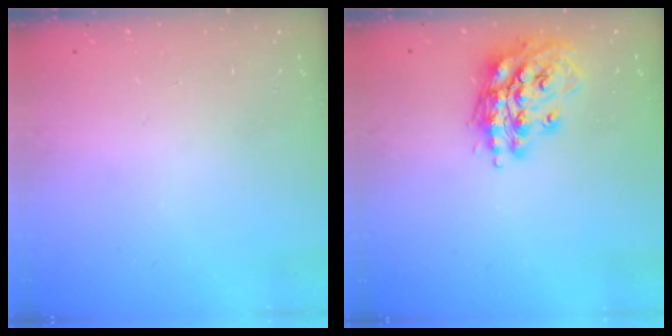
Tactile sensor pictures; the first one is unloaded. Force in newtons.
{"total": 14.9, "press": 14.9, "slide": 1.6}